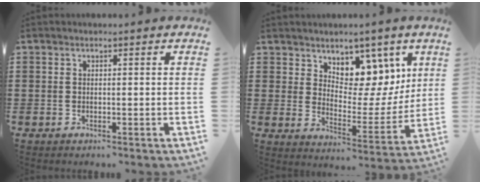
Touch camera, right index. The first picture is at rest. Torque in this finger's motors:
{"motor_torque": [0.68, 0.32, 0.35, 0.08]}